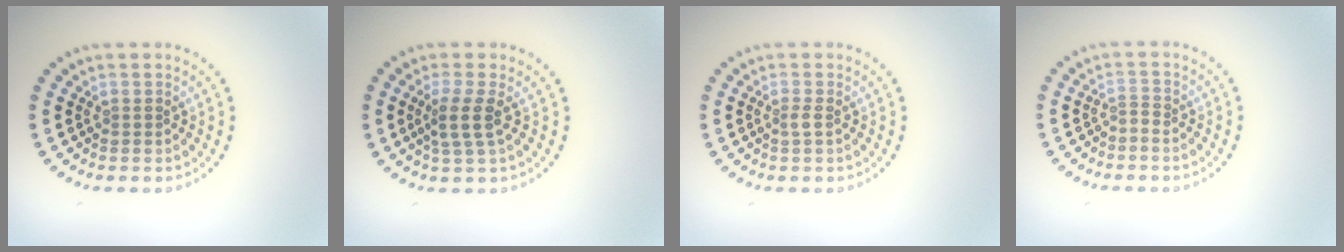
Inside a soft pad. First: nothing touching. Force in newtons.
{"total": 2.5, "press": 2.0, "slide": 1.4}
{"total": 0.8, "press": 0.6, "slide": 0.6}
{"total": 0.6, "press": 0.1, "slide": 0.6}